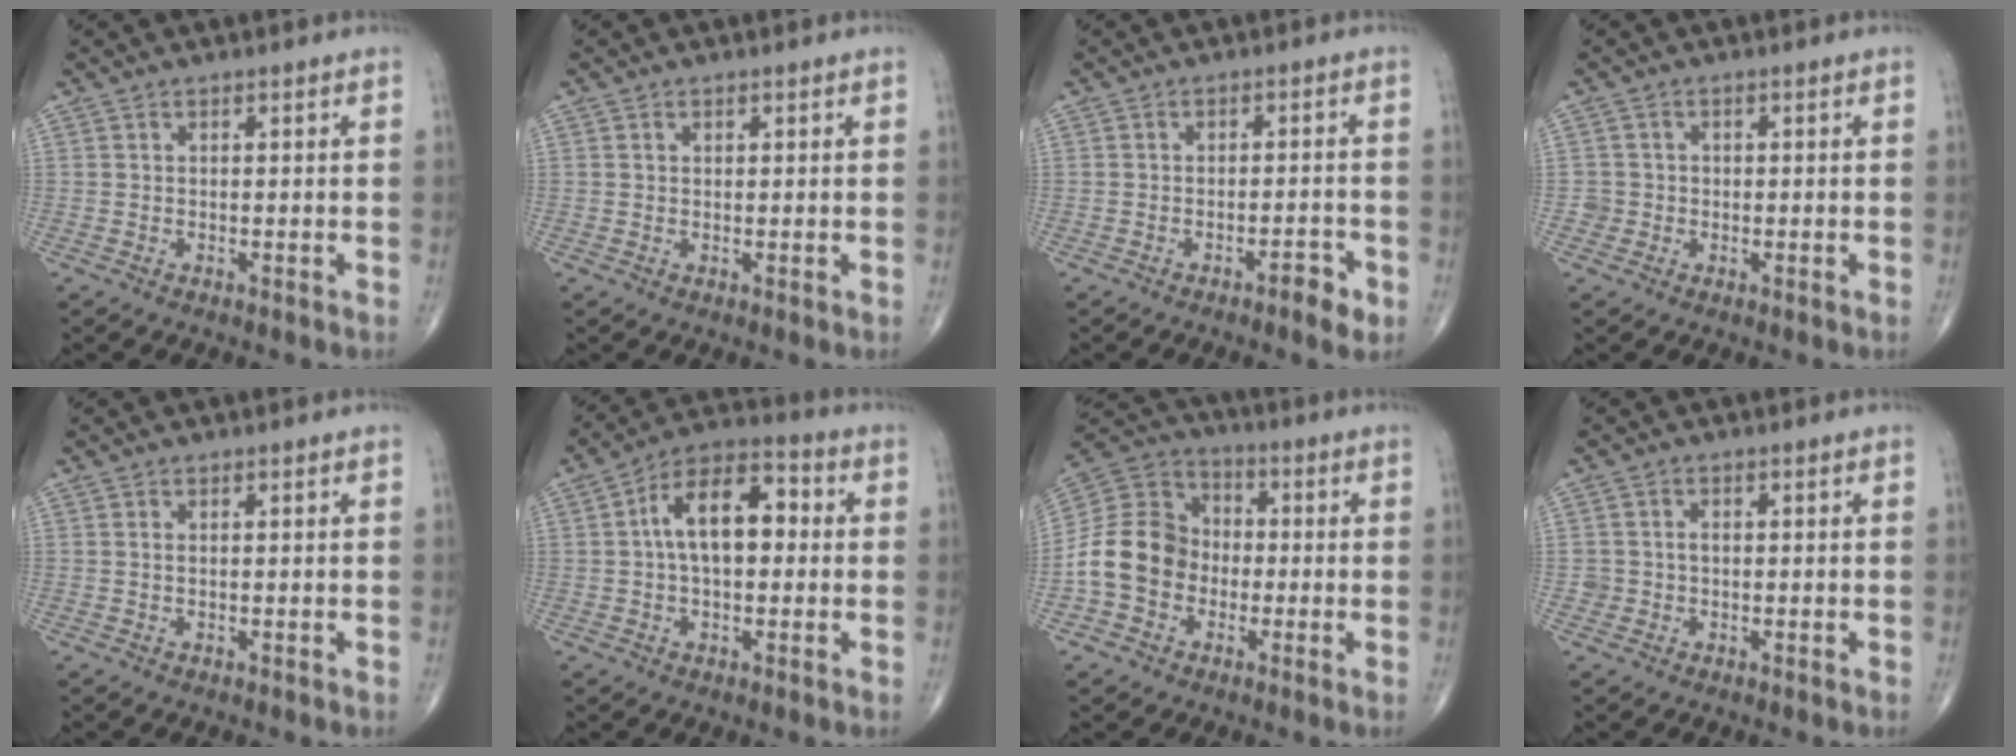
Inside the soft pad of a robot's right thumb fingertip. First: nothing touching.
{"total": 0.9, "force": [0.4, 0.7, 0.4], "torque": [-0.005, -0.001, 0.006]}
{"total": 3.9, "force": [-2.2, 1.2, 3.0], "torque": [-0.039, 0.012, -0.032]}
{"total": 2.0, "force": [-0.4, 2.0, -0.1], "torque": [0.019, 0.009, -0.013]}
{"total": 0.6, "force": [0.1, 0.3, 0.5], "torque": [-0.014, 0.001, 0.003]}
{"total": 12.7, "force": [1.1, 7.1, 10.4], "torque": [-0.162, 0.033, 0.006]}
{"total": 13.3, "force": [-2.9, 11.2, 6.7], "torque": [-0.110, 0.040, -0.064]}
{"total": 2.0, "force": [-0.1, 1.8, 0.8], "torque": [-0.003, 0.004, -0.001]}